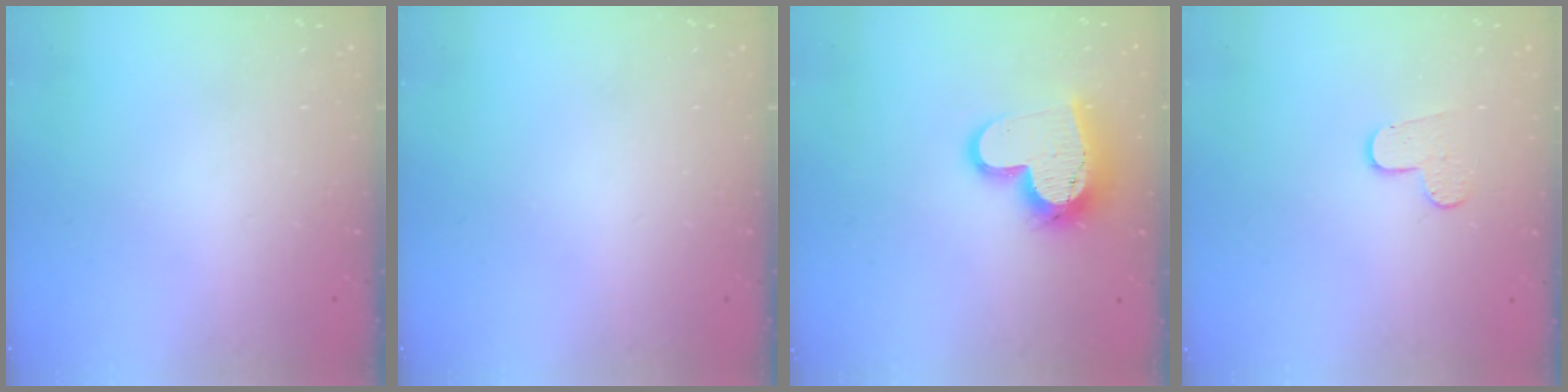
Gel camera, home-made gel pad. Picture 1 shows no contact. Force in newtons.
{"total": 0.0}
{"total": 13.7, "press": 13.6, "slide": 1.3}
{"total": 5.7, "press": 5.7, "slide": 0.5}